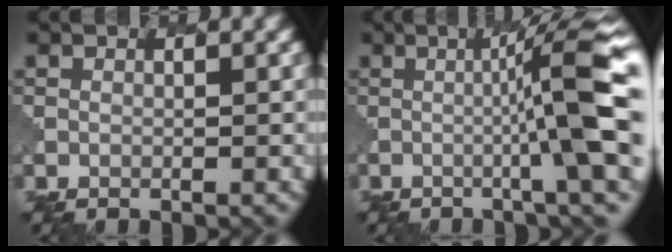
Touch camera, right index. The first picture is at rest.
{"total": 12.0, "force": [-0.6, 1.7, 11.8], "torque": [-0.143, 0.013, -0.005]}